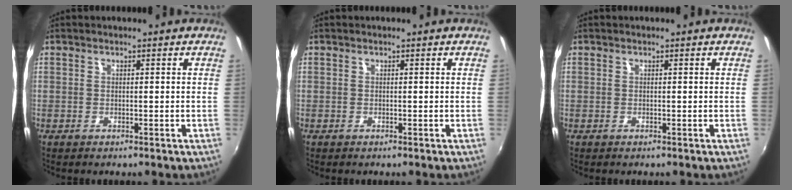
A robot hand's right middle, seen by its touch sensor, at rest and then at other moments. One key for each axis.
{"total": 0.0}
{"total": 0.0}